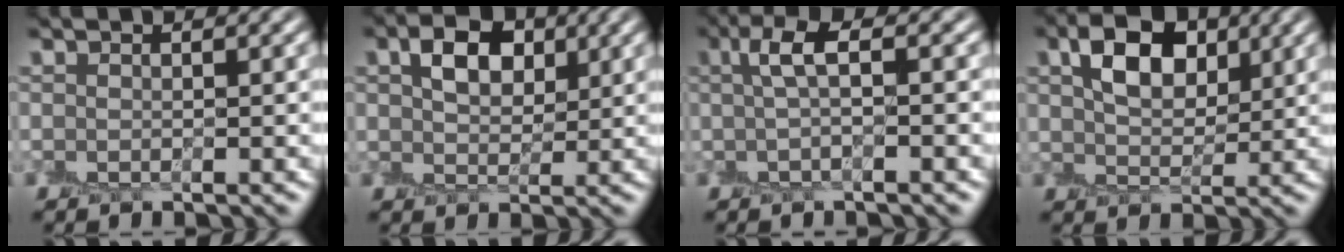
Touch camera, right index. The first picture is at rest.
{"total": 3.3, "force": [1.6, 2.1, 2.0], "torque": [-0.040, 0.008, 0.023]}
{"total": 2.3, "force": [0.6, 0.2, 2.2], "torque": [-0.043, 0.010, 0.007]}
{"total": 4.6, "force": [2.2, 2.7, 3.0], "torque": [-0.055, 0.009, 0.035]}